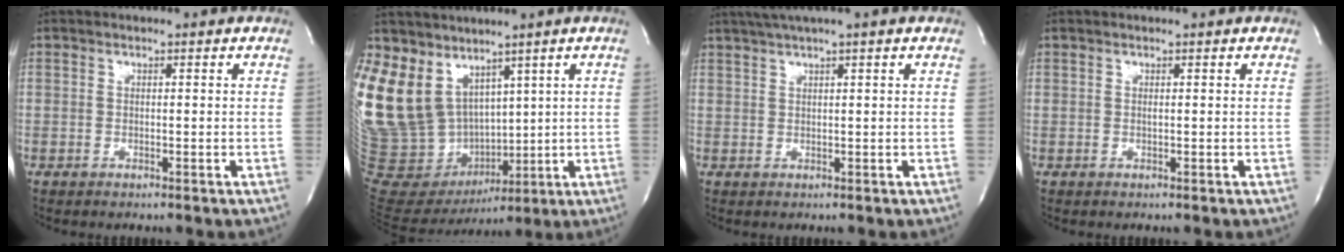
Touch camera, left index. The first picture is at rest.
{"total": 23.4, "force": [11.6, 17.2, 10.9], "torque": [-0.306, 0.046, 0.250]}
{"total": 4.6, "force": [3.4, -1.0, 2.9], "torque": [-0.047, 0.014, 0.062]}
{"total": 0.0}